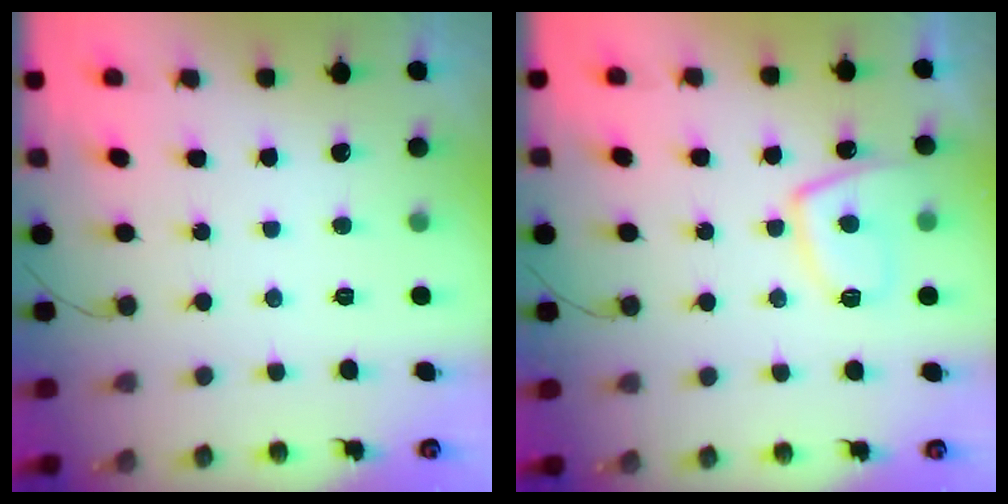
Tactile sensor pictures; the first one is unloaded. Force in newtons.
{"total": 10.4, "press": 10.3, "slide": 1.4}